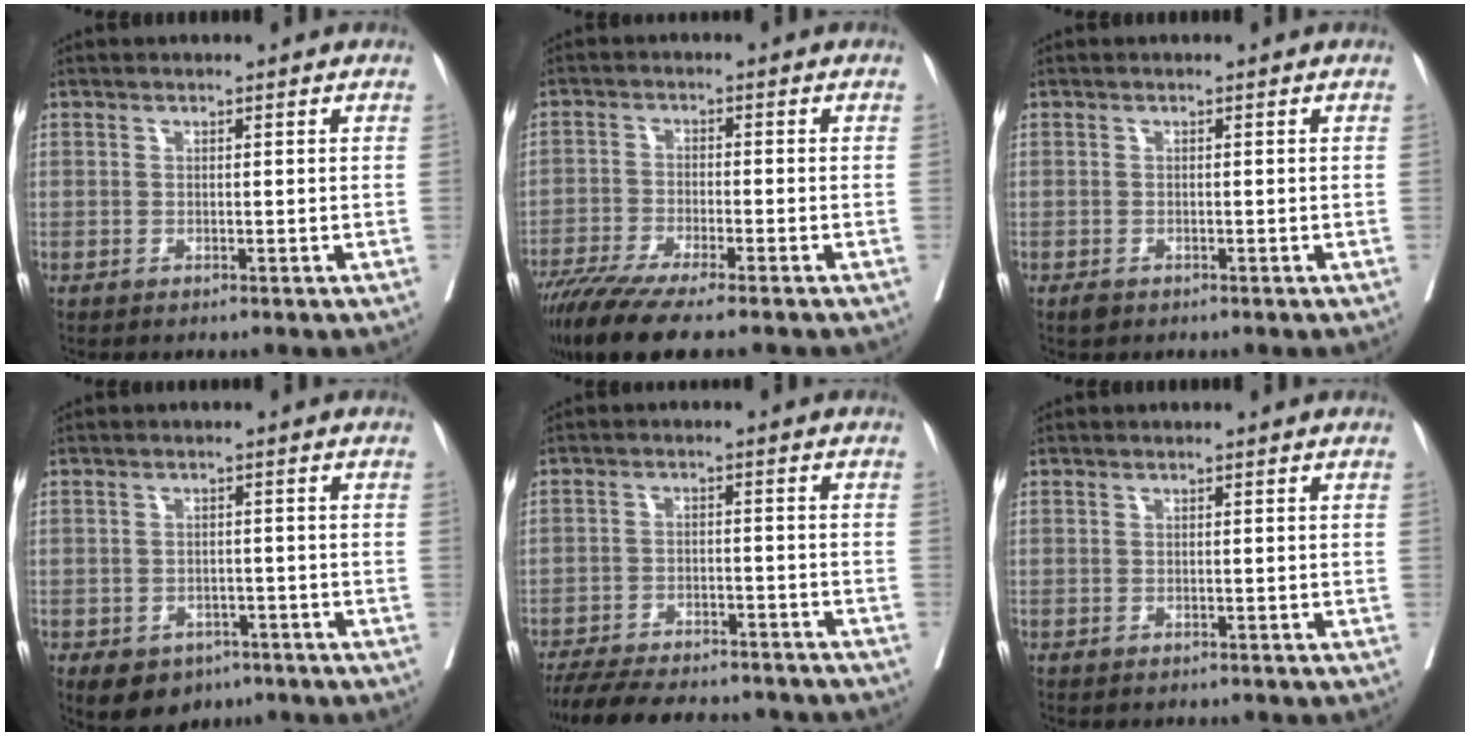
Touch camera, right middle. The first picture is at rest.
{"total": 10.4, "force": [-8.2, 0.4, 6.4], "torque": [-0.104, -0.027, -0.139]}
{"total": 1.1, "force": [-0.7, 0.6, 0.5], "torque": [-0.014, -0.001, -0.009]}
{"total": 7.1, "force": [-4.5, 4.8, 2.6], "torque": [-0.042, 0.002, -0.059]}
{"total": 19.1, "force": [-17.0, 4.2, 7.5], "torque": [-0.163, -0.018, -0.234]}
{"total": 2.2, "force": [-2.0, 0.5, 0.6], "torque": [-0.016, -0.004, -0.025]}